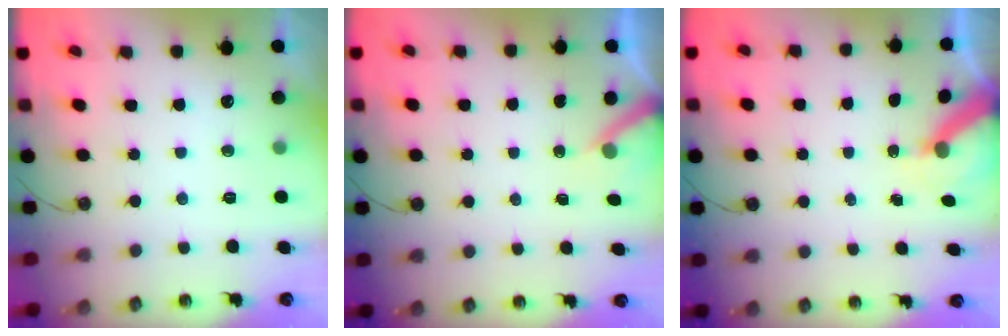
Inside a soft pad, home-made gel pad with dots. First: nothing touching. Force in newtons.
{"total": 4.1, "press": 4.0, "slide": 0.2}
{"total": 5.1, "press": 5.0, "slide": 0.5}